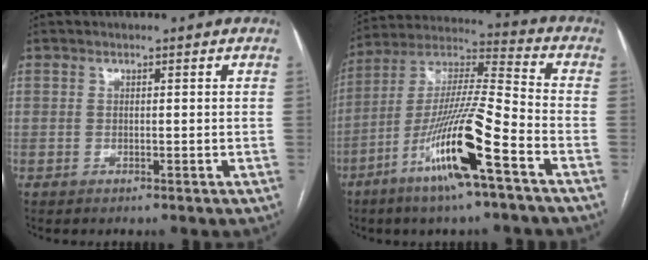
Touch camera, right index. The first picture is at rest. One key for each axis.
{"total": 16.8, "fx": -8.0, "fy": 0.4, "fz": 14.8, "tx": -0.288, "ty": -0.015, "tz": -0.151}